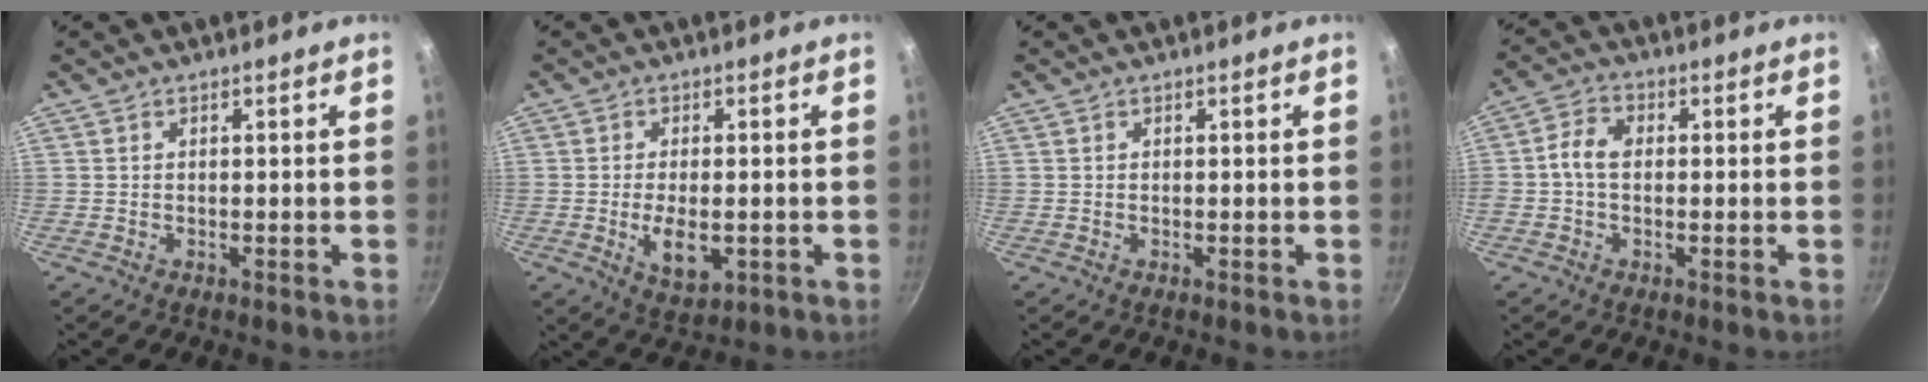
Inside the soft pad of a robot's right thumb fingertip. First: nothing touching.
{"total": 6.7, "force": [-1.3, 3.4, 5.6], "torque": [-0.091, -0.005, -0.012]}
{"total": 0.0}
{"total": 4.9, "force": [-0.1, 3.4, 3.6], "torque": [-0.069, 0.018, -0.014]}